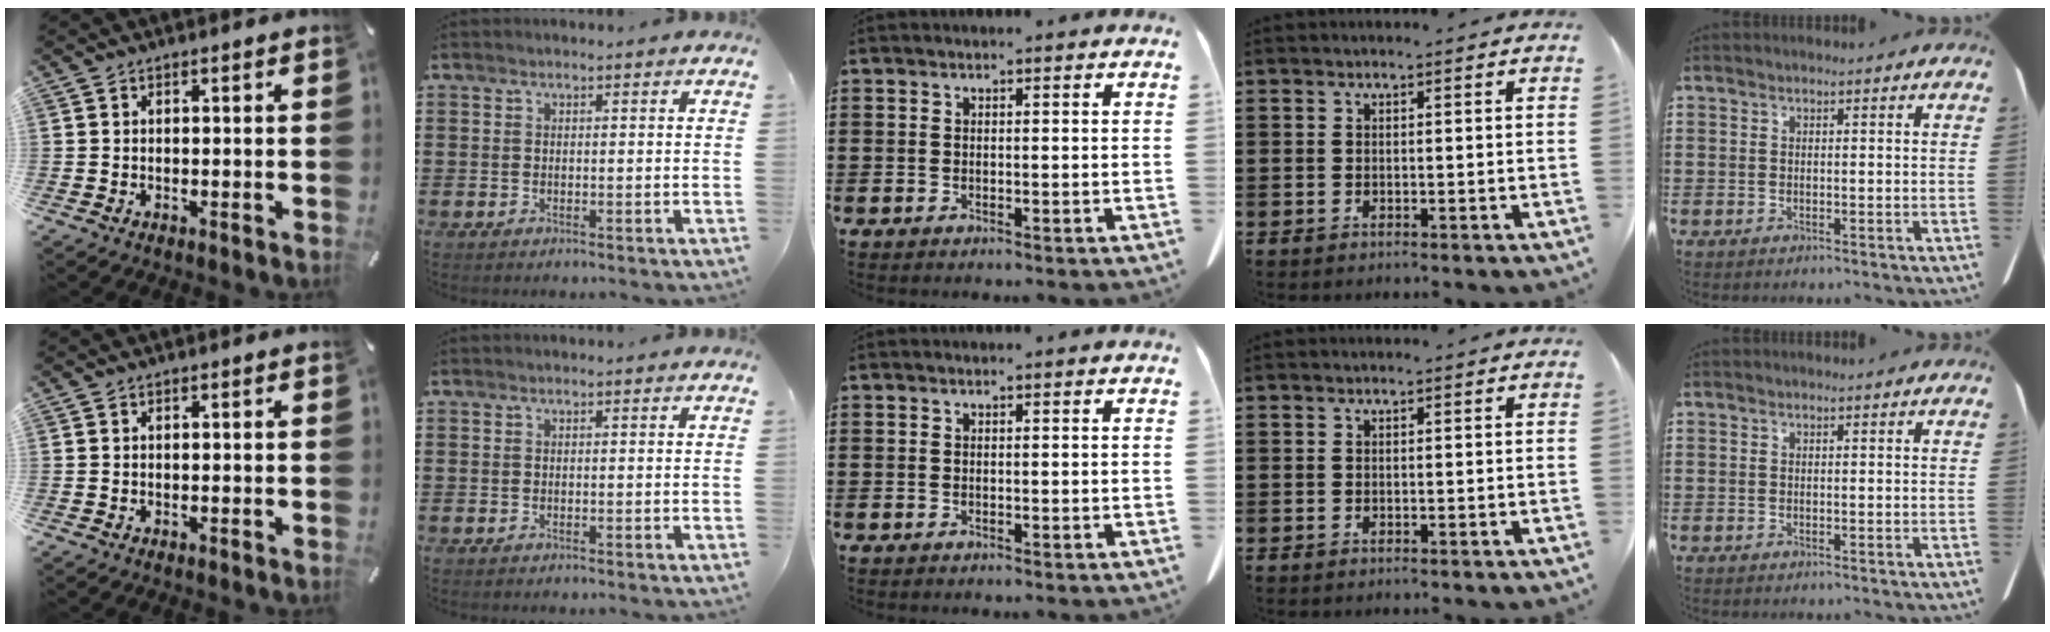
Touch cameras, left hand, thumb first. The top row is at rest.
{}